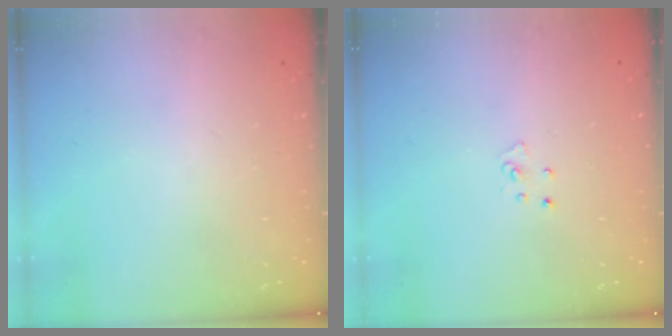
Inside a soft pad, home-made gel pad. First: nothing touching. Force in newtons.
{"total": 3.1, "press": 3.1, "slide": 0.2}